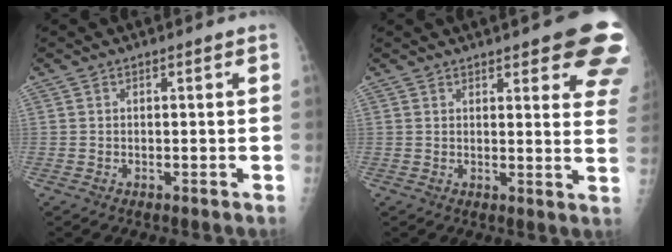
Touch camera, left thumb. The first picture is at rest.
{"total": 15.1, "force": [9.7, 4.4, 10.7], "torque": [-0.102, -0.036, 0.099]}